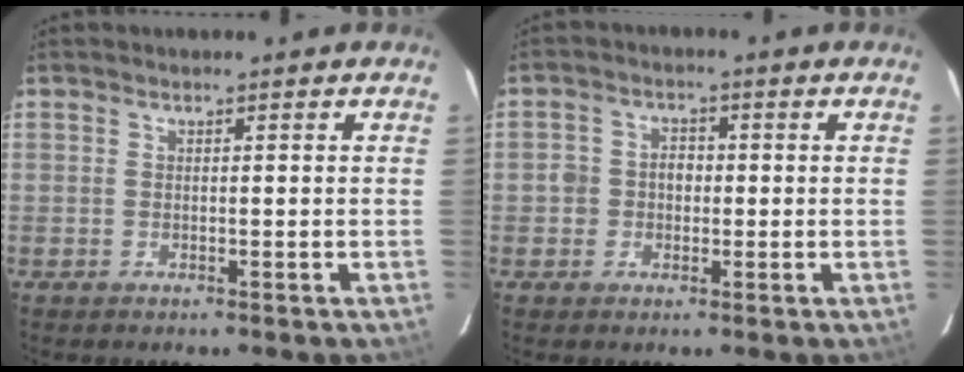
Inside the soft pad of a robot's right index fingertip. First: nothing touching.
{"total": 4.0, "force": [-0.9, 3.6, 1.3], "torque": [-0.026, 0.012, -0.017]}